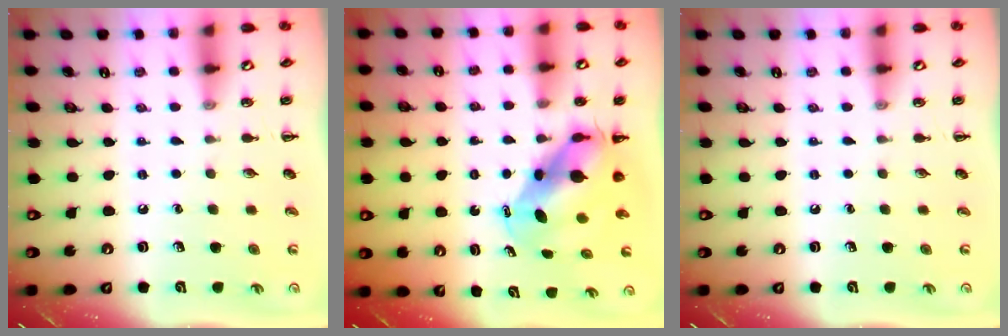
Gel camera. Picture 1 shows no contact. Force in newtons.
{"total": 7.0, "press": 6.7, "slide": 2.3}
{"total": 0.0}